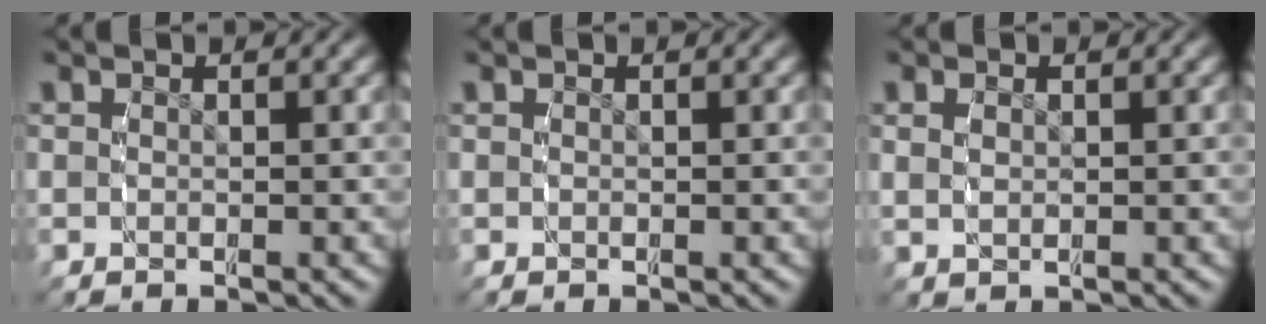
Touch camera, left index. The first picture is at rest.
{"total": 0.0}
{"total": 1.0, "force": [0.5, 0.4, 0.8], "torque": [-0.017, -0.003, 0.015]}